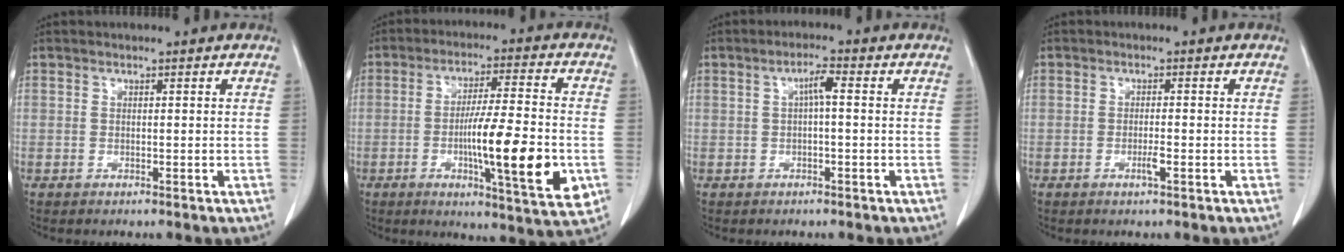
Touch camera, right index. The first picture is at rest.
{"total": 15.6, "force": [-3.4, 1.3, 15.2], "torque": [-0.235, -0.014, -0.051]}
{"total": 2.6, "force": [0.3, 0.3, 2.6], "torque": [-0.045, 0.006, 0.005]}
{"total": 1.7, "force": [-0.7, 0.0, 1.5], "torque": [-0.026, 0.000, -0.011]}